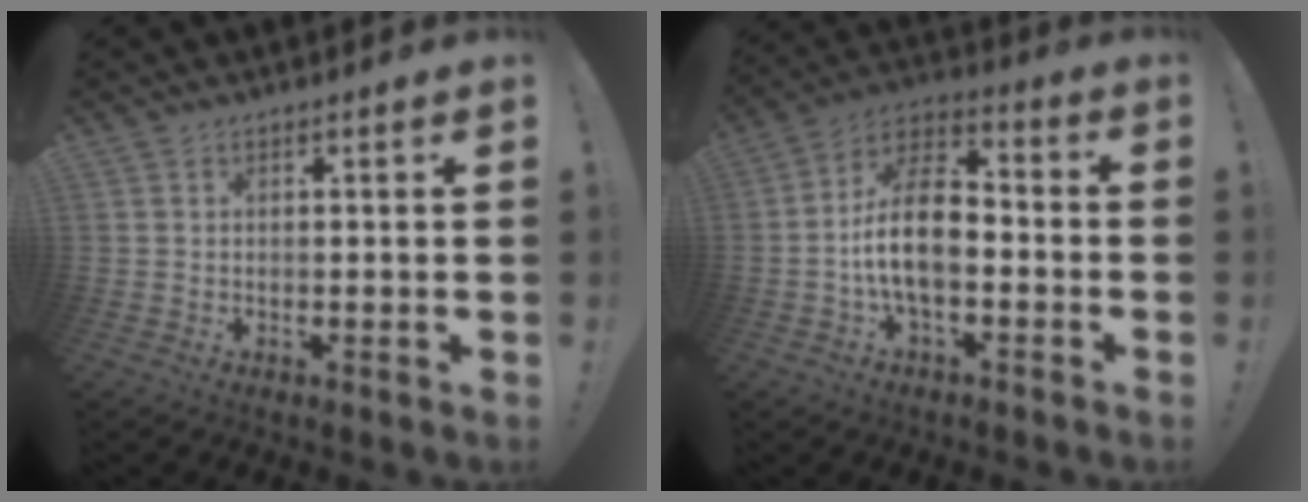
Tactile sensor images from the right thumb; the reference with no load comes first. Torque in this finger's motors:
{"motor_torque": [0.15, 0.54, 0.11, -0.04, 0.41]}